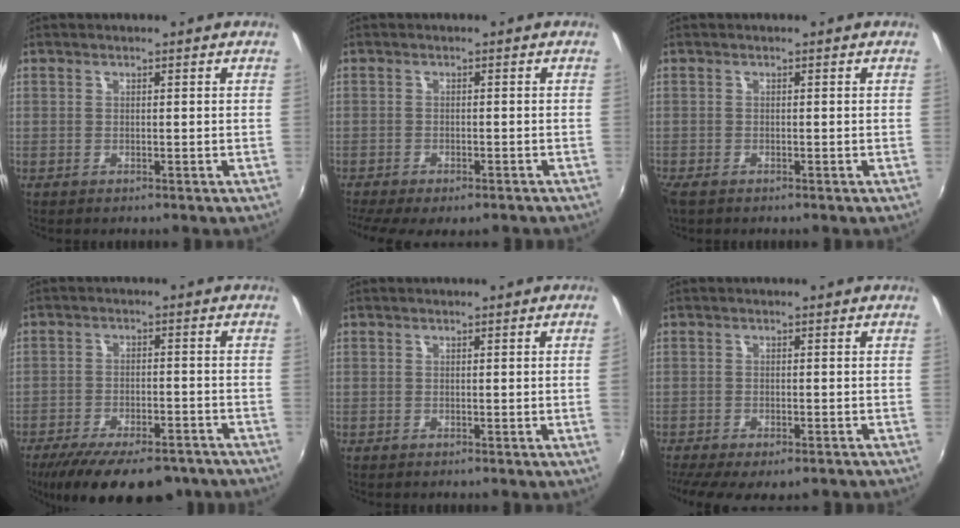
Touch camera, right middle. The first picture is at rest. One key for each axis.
{"total": 8.2, "fx": -6.3, "fy": 2.5, "fz": 4.6, "tx": -0.107, "ty": -0.038, "tz": -0.098}
{"total": 2.0, "fx": -1.4, "fy": 0.9, "fz": 1.0, "tx": -0.021, "ty": -0.009, "tz": -0.026}
{"total": 18.3, "fx": -13.8, "fy": 6.7, "fz": 10.0, "tx": -0.198, "ty": -0.036, "tz": -0.199}
{"total": 0.9, "fx": 0.0, "fy": -0.5, "fz": 0.7, "tx": -0.007, "ty": -0.004, "tz": -0.001}
{"total": 9.8, "fx": -7.3, "fy": 3.1, "fz": 5.7, "tx": -0.126, "ty": -0.043, "tz": -0.114}